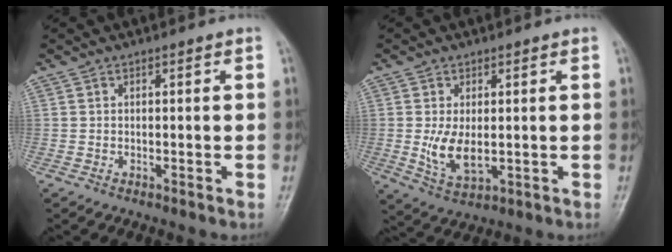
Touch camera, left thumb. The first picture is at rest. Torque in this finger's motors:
{"motor_torque": [0.04, 0.51, 0.88, -0.19, 0.08]}